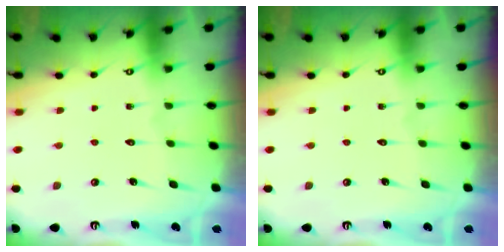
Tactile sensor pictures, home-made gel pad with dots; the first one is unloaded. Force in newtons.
{"total": 0.0}